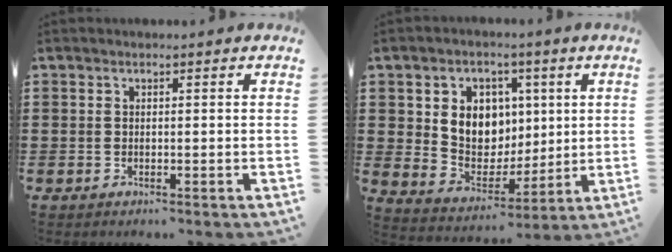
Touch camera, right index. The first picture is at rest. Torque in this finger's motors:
{"motor_torque": [1.06, -0.66, 0.94, 0.13]}